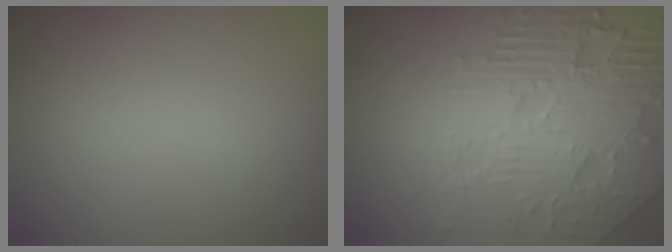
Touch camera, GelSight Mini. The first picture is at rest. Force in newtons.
{"total": 8.9, "press": 6.3, "slide": 6.2}